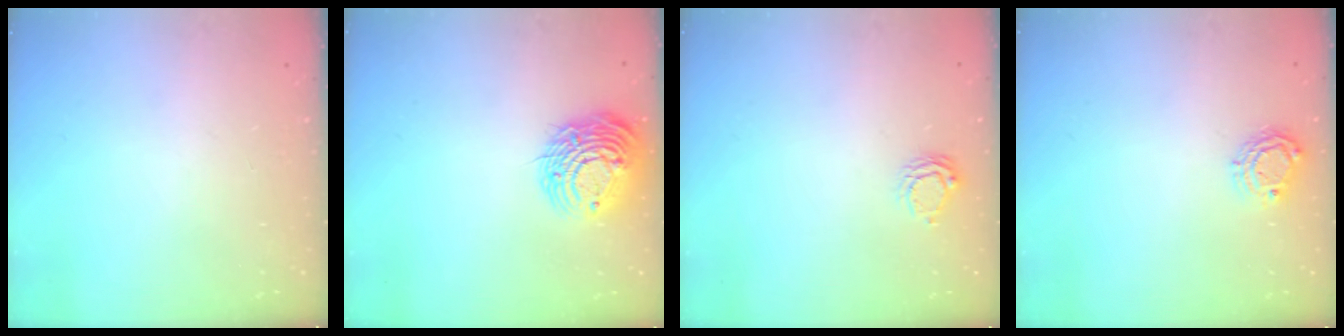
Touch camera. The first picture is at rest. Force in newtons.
{"total": 13.5, "press": 13.4, "slide": 1.5}
{"total": 6.0, "press": 6.0, "slide": 0.4}
{"total": 6.3, "press": 6.3, "slide": 0.4}